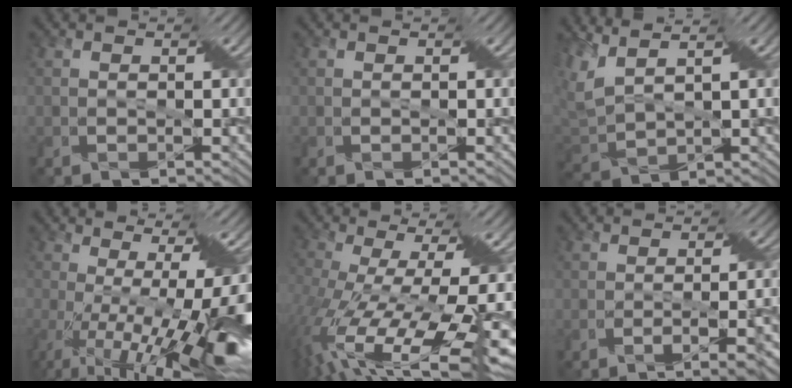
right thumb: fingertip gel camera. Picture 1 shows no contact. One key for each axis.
{"total": 0.0}
{"total": 6.7, "fx": 3.3, "fy": 2.3, "fz": 5.4, "tx": -0.154, "ty": 0.008, "tz": 0.065}
{"total": 15.0, "fx": -2.7, "fy": 3.9, "fz": 14.2, "tx": -0.227, "ty": -0.013, "tz": -0.037}
{"total": 17.2, "fx": -5.5, "fy": 5.1, "fz": 15.5, "tx": -0.326, "ty": -0.028, "tz": -0.075}
{"total": 7.7, "fx": -4.5, "fy": 1.3, "fz": 6.0, "tx": -0.089, "ty": 0.011, "tz": -0.065}